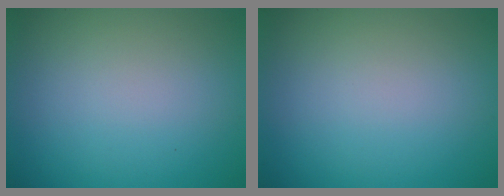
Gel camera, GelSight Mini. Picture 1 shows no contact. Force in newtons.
{"total": 0.0}